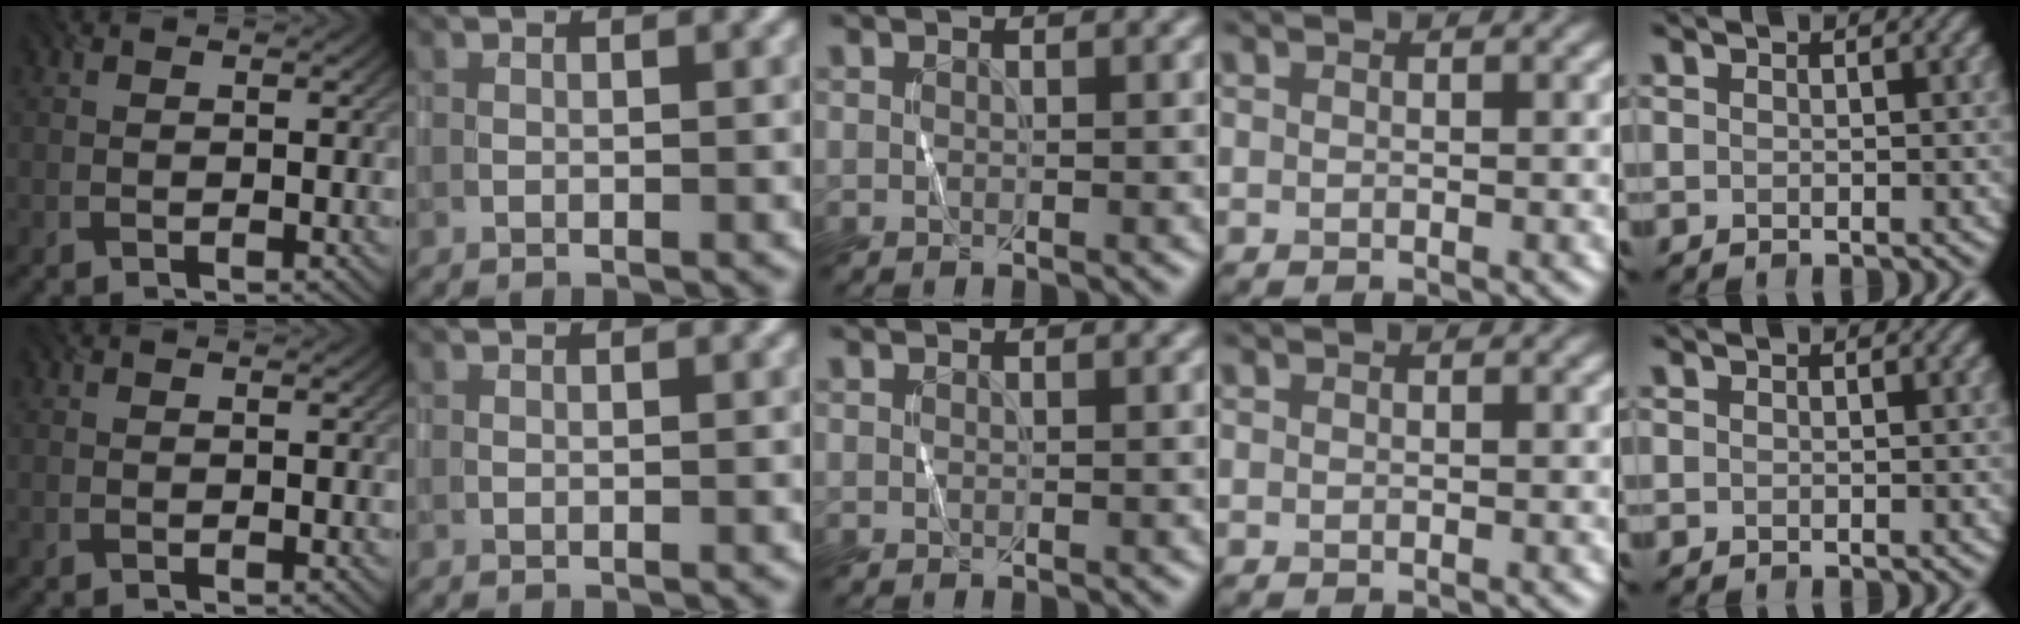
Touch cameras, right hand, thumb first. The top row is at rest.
{}